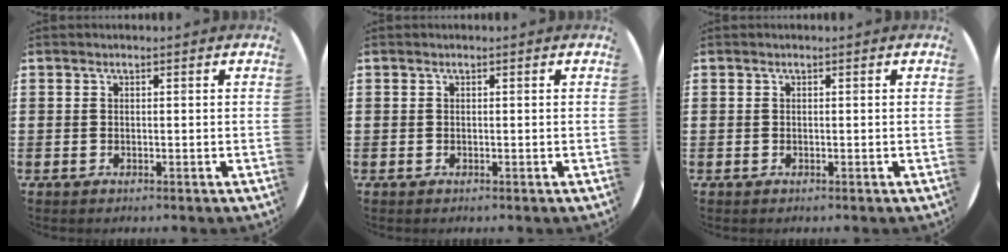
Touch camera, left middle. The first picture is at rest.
{"total": 0.0}
{"total": 0.0}